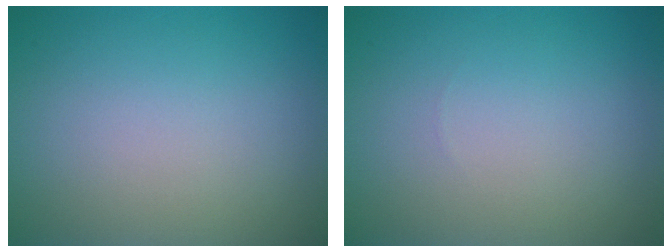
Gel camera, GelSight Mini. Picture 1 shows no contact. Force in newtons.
{"total": 0.0}